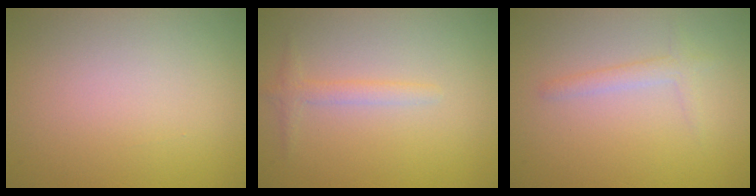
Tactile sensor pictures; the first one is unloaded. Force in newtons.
{"total": 1.4, "press": 1.4, "slide": 0.0}
{"total": 1.5, "press": 1.5, "slide": 0.1}